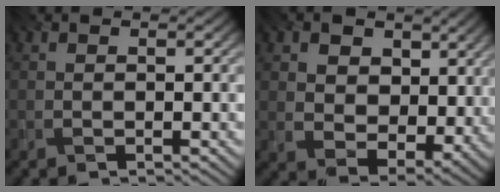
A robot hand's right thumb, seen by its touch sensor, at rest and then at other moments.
{"total": 9.6, "force": [3.8, 6.8, 5.6], "torque": [-0.126, -0.007, 0.051]}